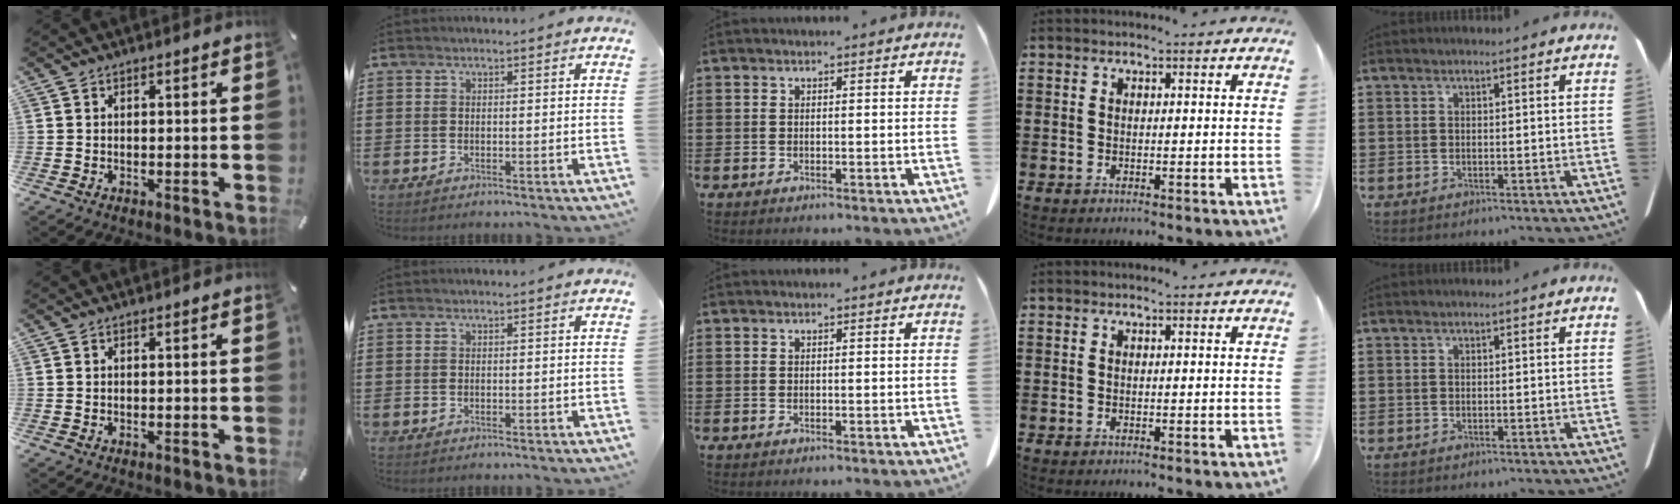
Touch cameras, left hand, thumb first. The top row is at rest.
{}